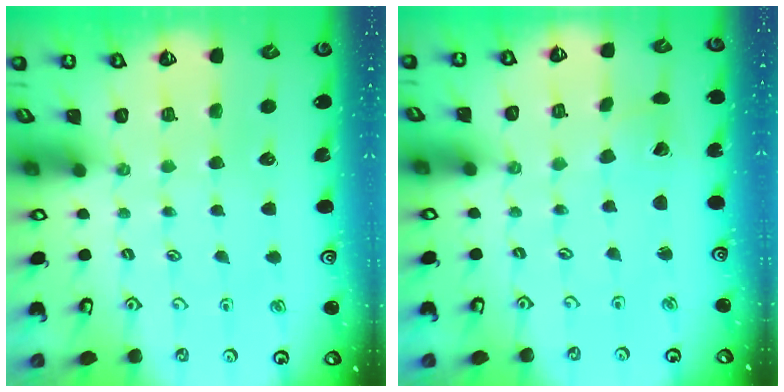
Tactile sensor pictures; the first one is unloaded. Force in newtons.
{"total": 2.8, "press": 2.8, "slide": 0.1}